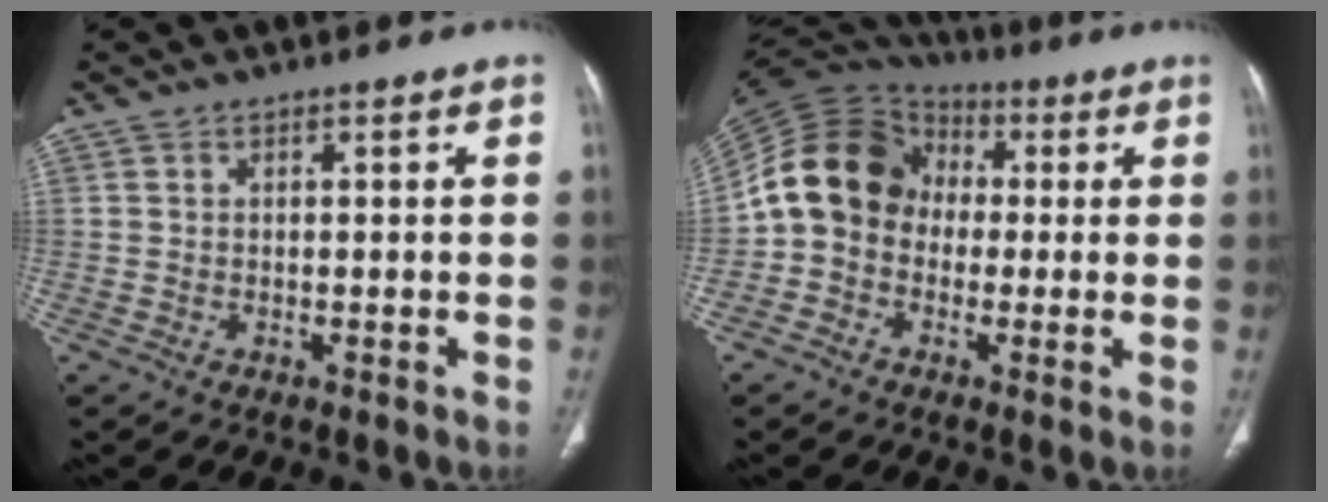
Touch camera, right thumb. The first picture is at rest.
{"total": 14.0, "force": [-0.2, 11.8, 7.6], "torque": [-0.127, 0.036, -0.019]}